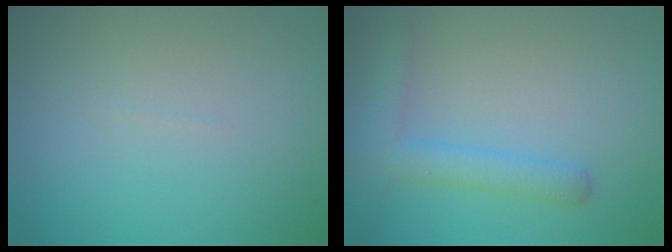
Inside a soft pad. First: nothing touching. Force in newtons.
{"total": 3.0, "press": 3.0, "slide": 0.2}